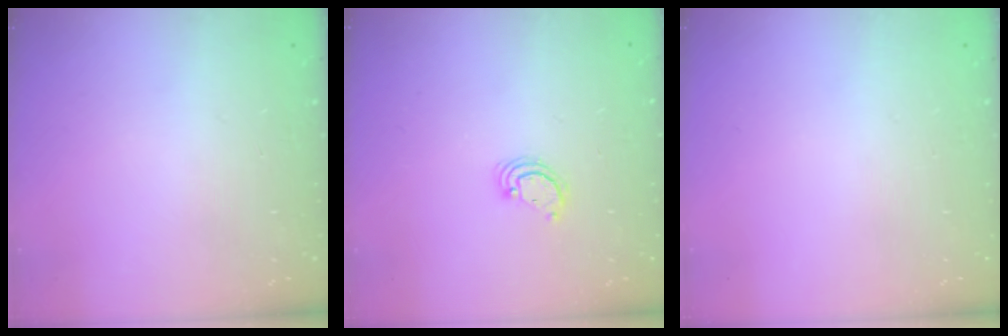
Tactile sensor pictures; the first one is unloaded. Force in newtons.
{"total": 2.6, "press": 2.6, "slide": 0.3}
{"total": 0.0}